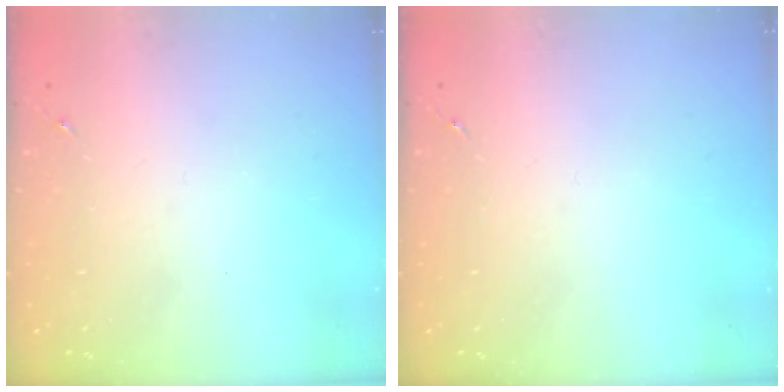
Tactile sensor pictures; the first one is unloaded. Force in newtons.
{"total": 0.0}